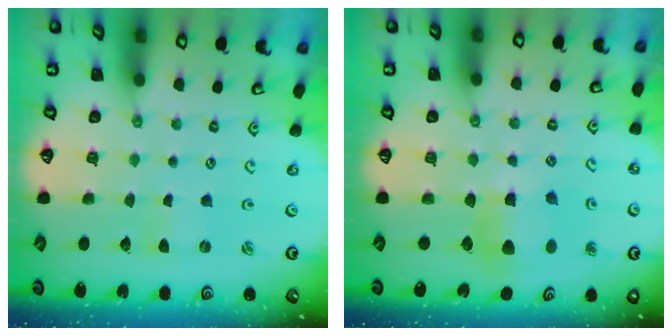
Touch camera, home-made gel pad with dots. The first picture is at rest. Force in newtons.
{"total": 6.4, "press": 6.3, "slide": 0.9}